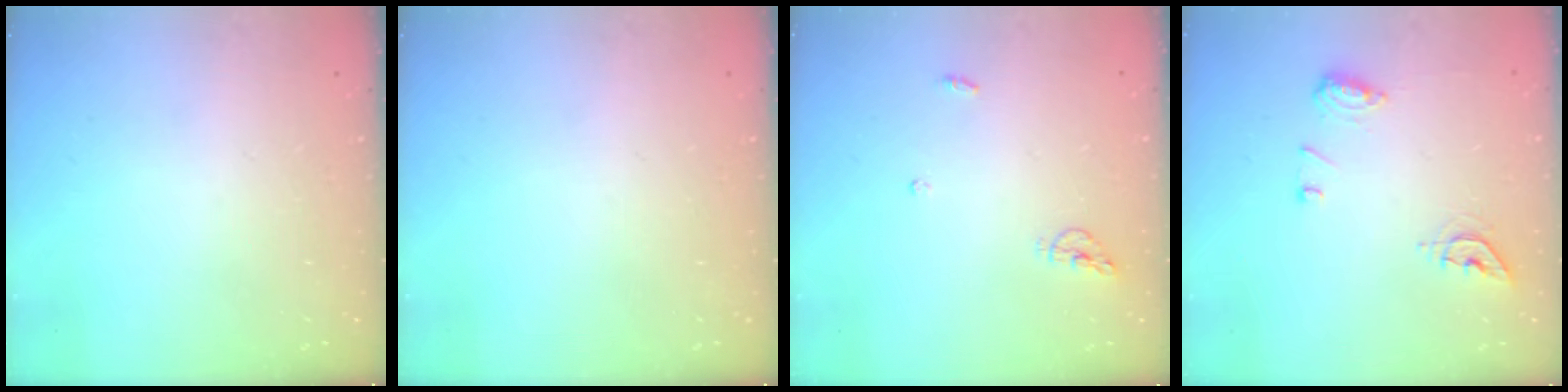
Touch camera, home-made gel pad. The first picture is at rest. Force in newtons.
{"total": 0.0}
{"total": 5.4, "press": 5.4, "slide": 0.5}
{"total": 9.0, "press": 8.9, "slide": 0.9}